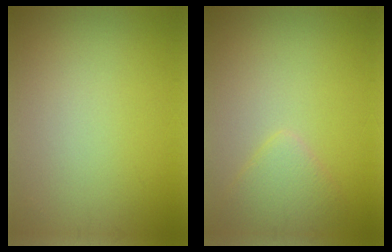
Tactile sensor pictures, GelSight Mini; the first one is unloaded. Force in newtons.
{"total": 2.3, "press": 2.3, "slide": 0.1}